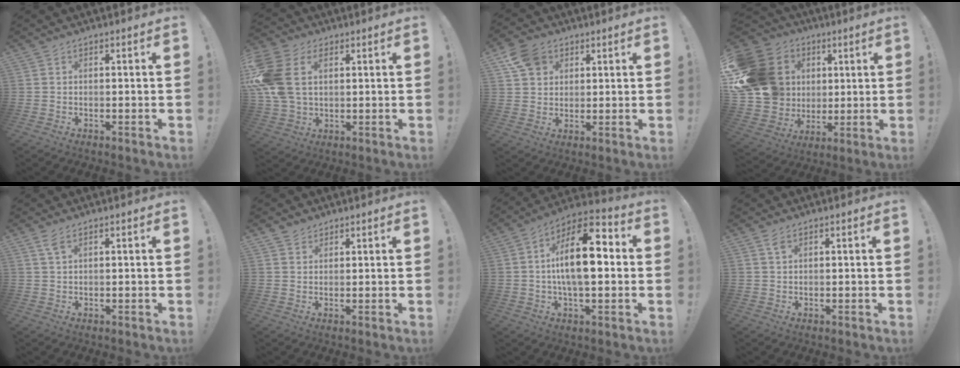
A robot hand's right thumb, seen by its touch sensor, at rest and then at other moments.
{"total": 14.3, "force": [3.8, 9.9, 9.6], "torque": [-0.196, -0.012, 0.073]}
{"total": 8.3, "force": [4.3, 6.4, 3.0], "torque": [-0.041, -0.016, 0.086]}
{"total": 21.1, "force": [4.5, 18.2, 9.7], "torque": [-0.180, -0.010, 0.126]}
{"total": 2.8, "force": [1.4, 0.9, 2.3], "torque": [-0.044, -0.001, 0.025]}
{"total": 2.4, "force": [2.0, 1.4, 0.3], "torque": [0.000, -0.011, 0.036]}
{"total": 17.4, "force": [1.2, 7.7, 15.5], "torque": [-0.266, 0.004, 0.007]}
{"total": 2.2, "force": [1.3, 0.9, 1.5], "torque": [-0.020, -0.005, 0.020]}